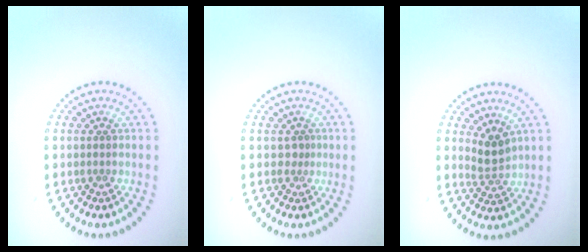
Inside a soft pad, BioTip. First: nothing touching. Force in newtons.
{"total": 0.6, "press": 0.3, "slide": 0.5}
{"total": 2.0, "press": 1.5, "slide": 1.3}